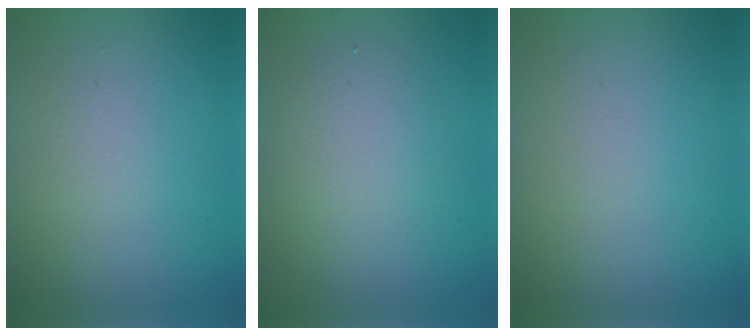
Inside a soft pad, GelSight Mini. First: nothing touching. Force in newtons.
{"total": 2.9, "press": 2.9, "slide": 0.2}
{"total": 0.0}